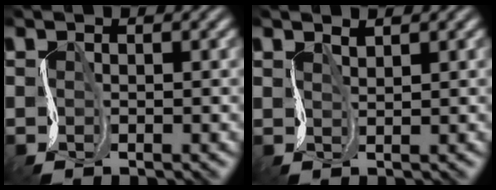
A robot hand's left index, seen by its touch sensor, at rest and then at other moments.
{"total": 1.4, "force": [0.9, 0.3, 1.1], "torque": [-0.016, 0.005, 0.003]}